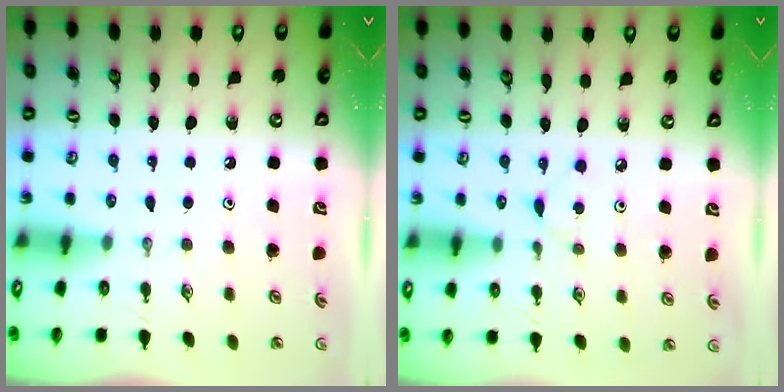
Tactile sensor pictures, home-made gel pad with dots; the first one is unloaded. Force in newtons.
{"total": 3.0, "press": 3.0, "slide": 0.4}